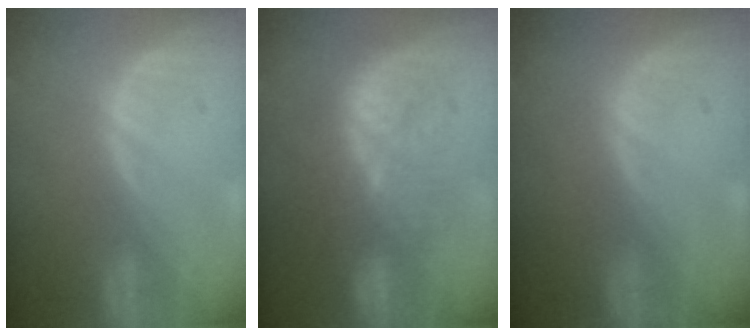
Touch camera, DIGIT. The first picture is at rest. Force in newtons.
{"total": 9.2, "press": 9.0, "slide": 2.1}
{"total": 0.0}